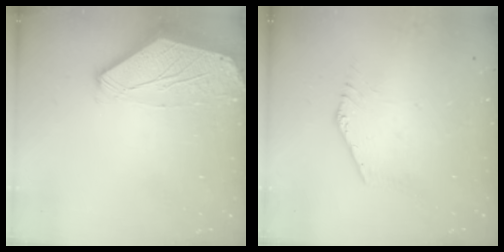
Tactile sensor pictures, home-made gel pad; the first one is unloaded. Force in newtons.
{"total": 1.0, "press": 1.0, "slide": 0.1}